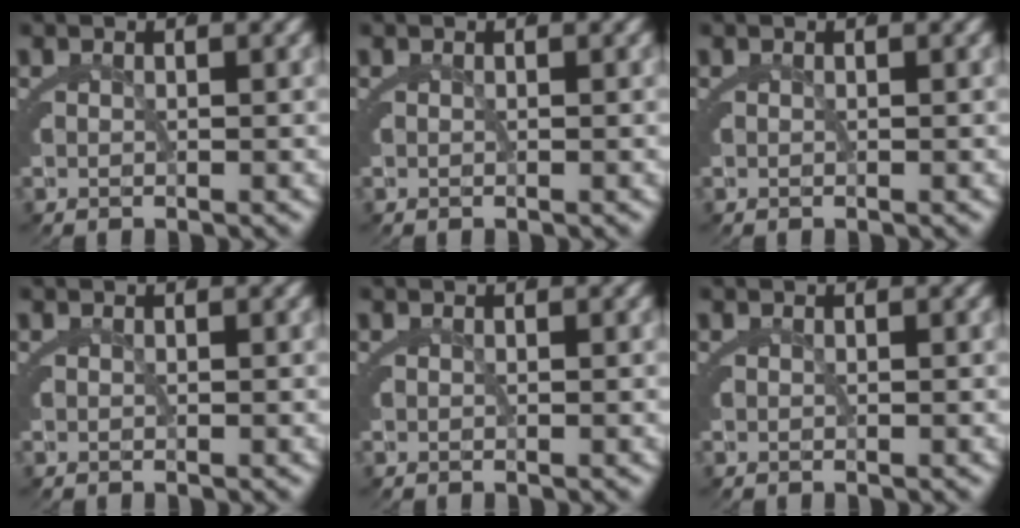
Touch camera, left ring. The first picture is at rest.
{"total": 0.0}
{"total": 0.0}
{"total": 0.0}
{"total": 0.0}
{"total": 0.0}